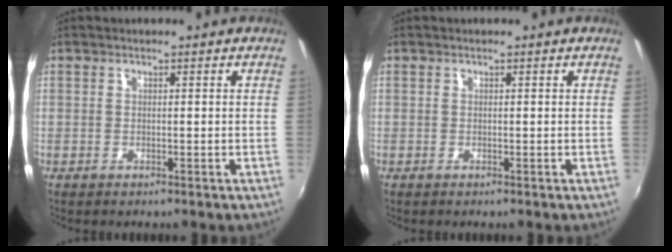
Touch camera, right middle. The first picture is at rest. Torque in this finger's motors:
{"motor_torque": [-0.19, -0.01, -0.03, 0.00]}